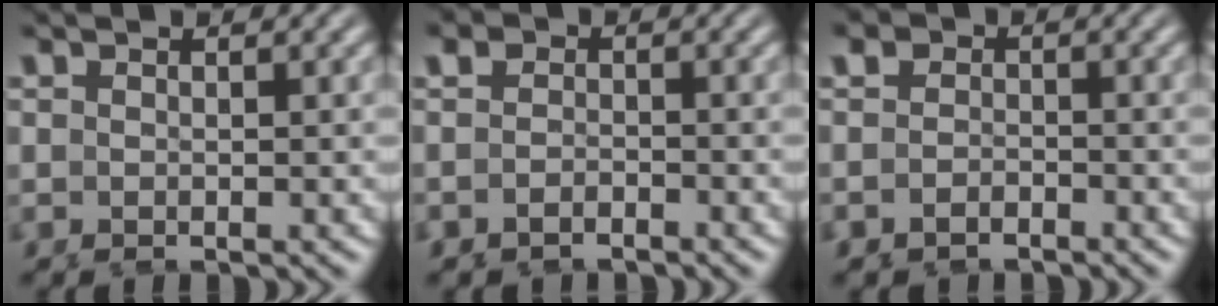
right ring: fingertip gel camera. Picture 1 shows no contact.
{"total": 2.8, "force": [-2.0, 1.9, 0.4], "torque": [-0.024, -0.019, -0.034]}
{"total": 3.3, "force": [-2.2, 2.5, 0.4], "torque": [-0.024, -0.020, -0.038]}